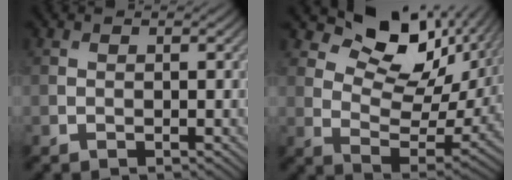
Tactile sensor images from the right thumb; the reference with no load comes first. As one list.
[{"total": 12.5, "force": [6.9, 6.7, 8.0], "torque": [-0.145, -0.004, 0.120]}]